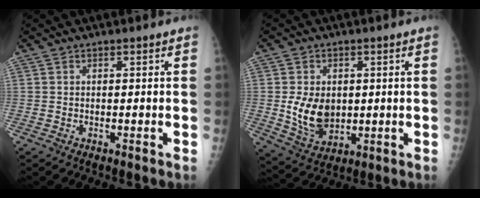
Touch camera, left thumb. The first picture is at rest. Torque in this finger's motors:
{"motor_torque": [0.02, 0.26, 0.17, -0.08, 0.07]}